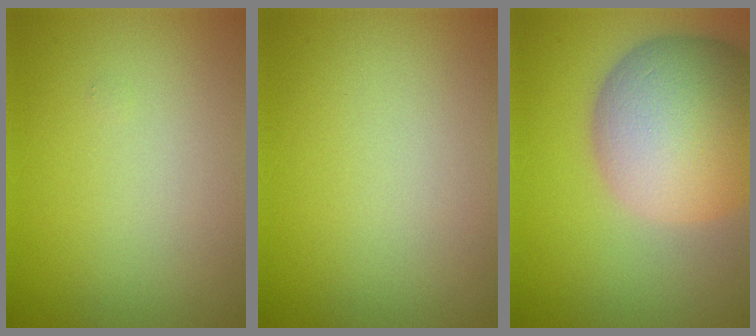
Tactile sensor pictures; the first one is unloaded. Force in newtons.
{"total": 0.0}
{"total": 12.6, "press": 12.5, "slide": 1.0}